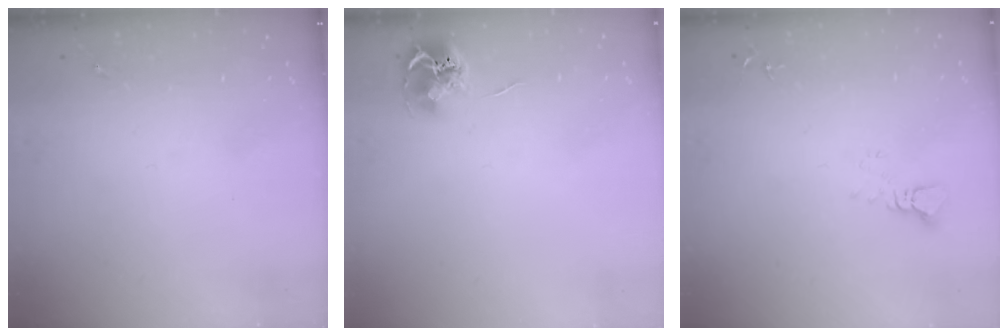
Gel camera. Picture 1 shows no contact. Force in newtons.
{"total": 7.6, "press": 7.5, "slide": 0.6}
{"total": 2.5, "press": 2.5, "slide": 0.1}